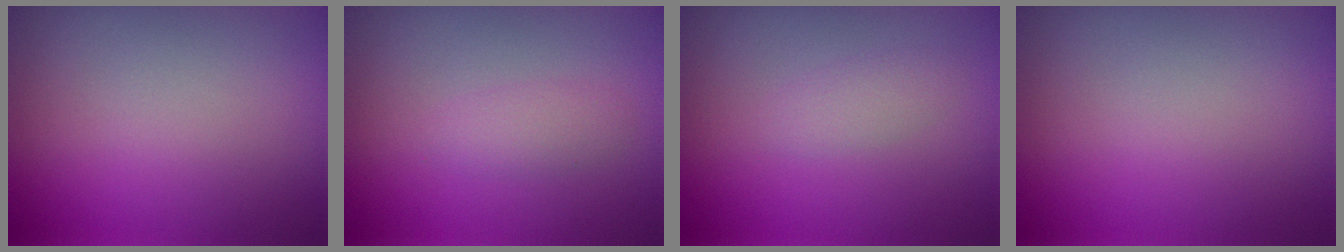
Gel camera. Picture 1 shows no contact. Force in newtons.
{"total": 1.3, "press": 1.3, "slide": 0.0}
{"total": 1.2, "press": 1.2, "slide": 0.0}
{"total": 0.0}